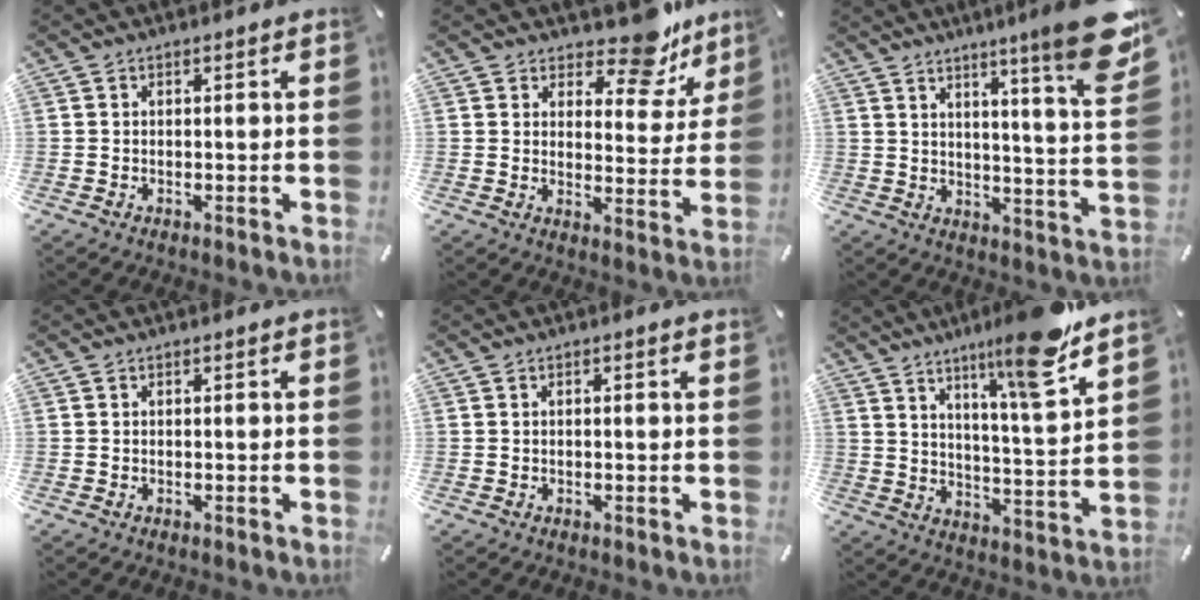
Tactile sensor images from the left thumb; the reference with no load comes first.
{"total": 12.1, "force": [9.8, 4.9, 5.1], "torque": [-0.048, -0.084, 0.168]}
{"total": 14.9, "force": [9.5, 0.5, 11.5], "torque": [-0.169, -0.081, 0.141]}
{"total": 0.0}
{"total": 0.6, "force": [0.1, 0.0, 0.6], "torque": [-0.009, 0.000, 0.002]}
{"total": 15.0, "force": [10.9, 1.7, 10.2], "torque": [-0.168, -0.067, 0.173]}